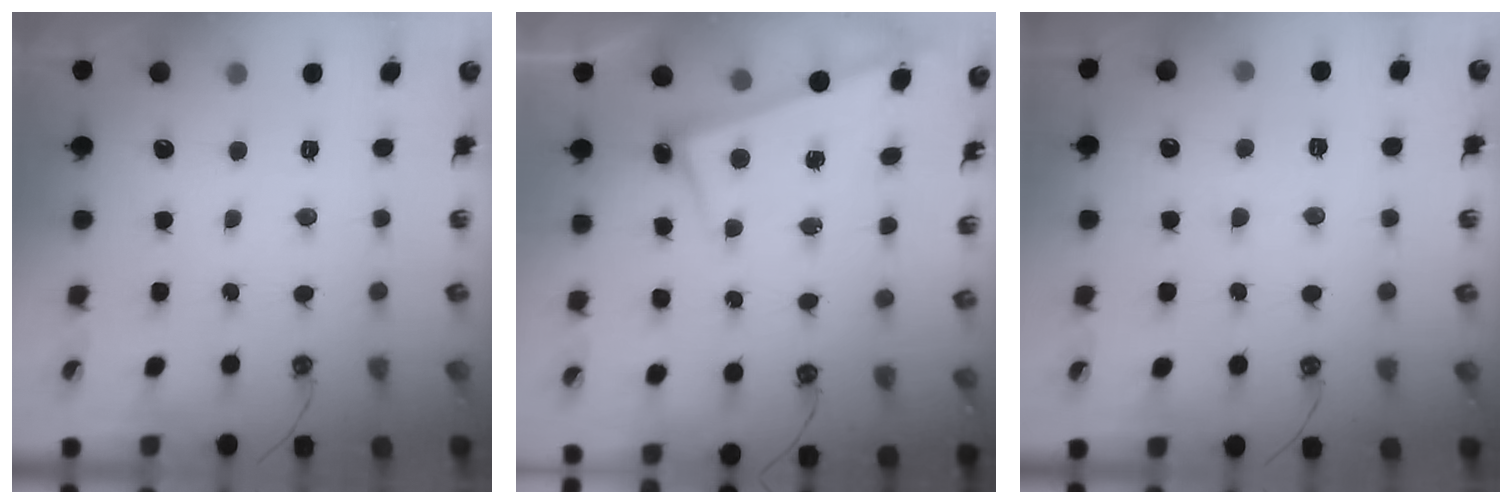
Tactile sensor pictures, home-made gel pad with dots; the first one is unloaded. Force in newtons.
{"total": 2.8, "press": 2.8, "slide": 0.4}
{"total": 2.2, "press": 2.1, "slide": 0.6}